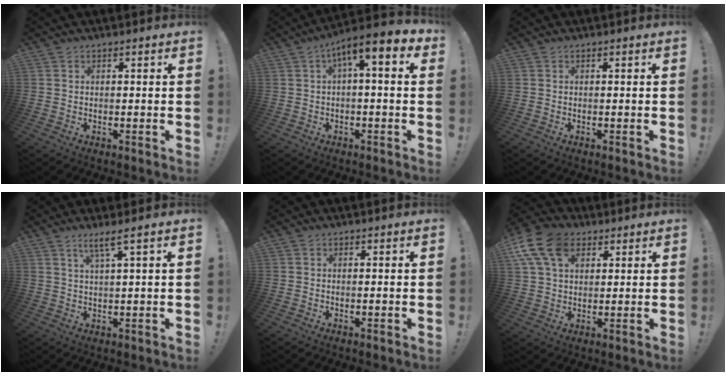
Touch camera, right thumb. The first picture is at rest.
{"total": 7.2, "force": [2.3, 1.6, 6.7], "torque": [-0.107, -0.014, 0.038]}
{"total": 0.0}
{"total": 4.3, "force": [2.4, -0.4, 3.5], "torque": [-0.071, -0.004, 0.037]}
{"total": 0.0}
{"total": 14.1, "force": [6.1, 9.4, 8.6], "torque": [-0.165, -0.015, 0.118]}